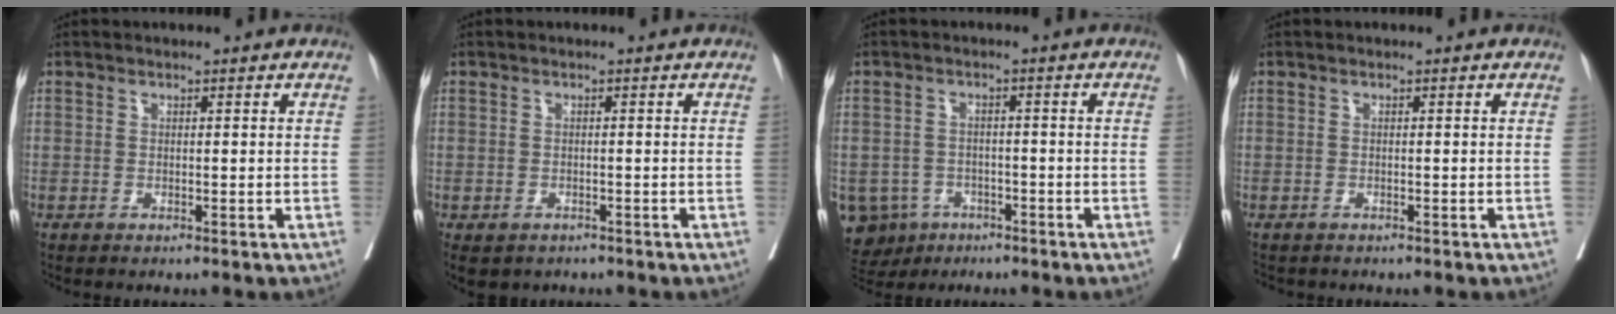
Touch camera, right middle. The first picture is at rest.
{"total": 5.2, "force": [-3.4, 3.5, 1.7], "torque": [-0.033, -0.001, -0.044]}
{"total": 9.0, "force": [-4.9, 7.3, 2.1], "torque": [-0.055, 0.001, -0.068]}
{"total": 1.4, "force": [-1.3, 0.6, 0.2], "torque": [-0.011, -0.003, -0.021]}